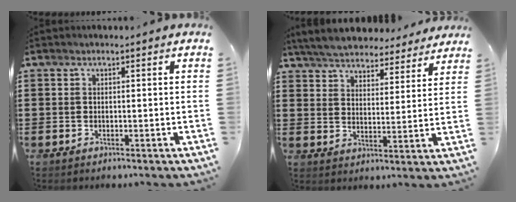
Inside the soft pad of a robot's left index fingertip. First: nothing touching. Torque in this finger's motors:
{"motor_torque": [1.63, -0.51, 1.05, 0.21]}